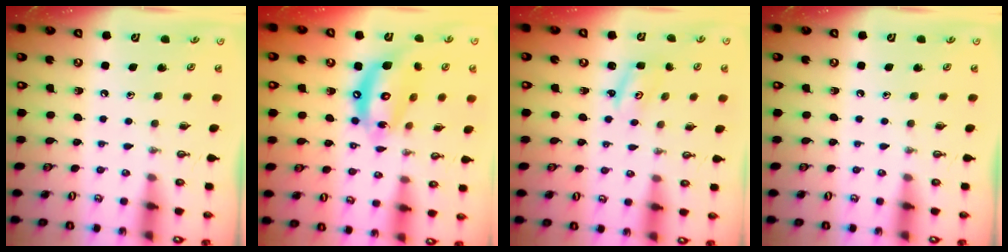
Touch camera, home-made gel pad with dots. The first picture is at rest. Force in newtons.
{"total": 14.0, "press": 13.9, "slide": 1.4}
{"total": 2.4, "press": 2.4, "slide": 0.1}
{"total": 0.0}